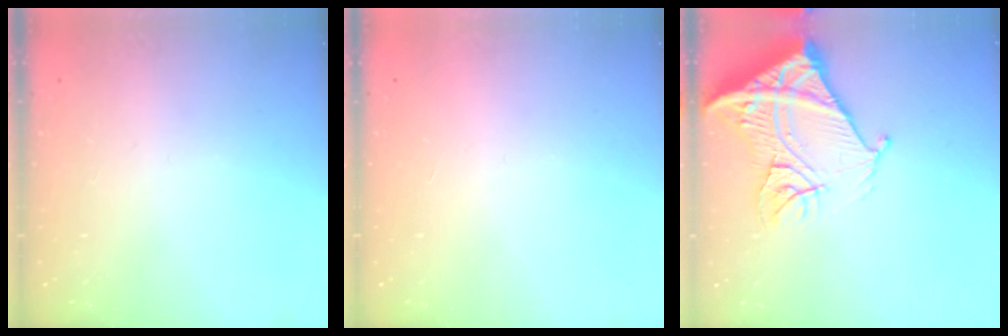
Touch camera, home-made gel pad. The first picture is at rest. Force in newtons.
{"total": 1.5, "press": 1.5, "slide": 0.1}
{"total": 17.6, "press": 17.4, "slide": 2.1}